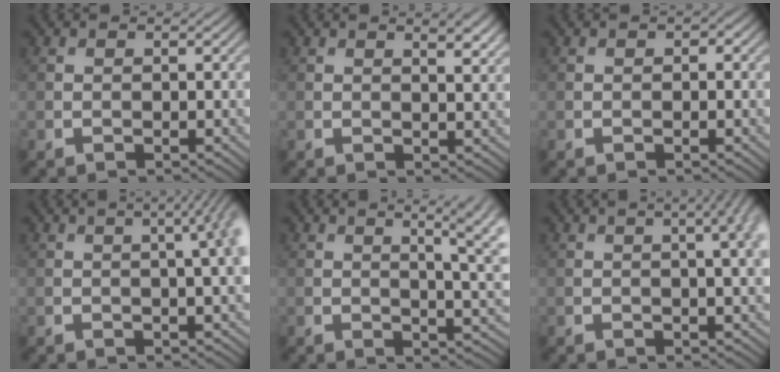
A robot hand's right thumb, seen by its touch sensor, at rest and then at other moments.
{"total": 3.0, "force": [1.7, 0.8, 2.4], "torque": [-0.037, -0.003, 0.029]}
{"total": 0.7, "force": [0.0, 0.5, 0.5], "torque": [-0.005, -0.002, -0.001]}
{"total": 7.0, "force": [1.2, 2.1, 6.6], "torque": [-0.061, 0.031, 0.000]}
{"total": 8.4, "force": [2.8, 2.7, 7.4], "torque": [-0.079, 0.022, 0.030]}
{"total": 7.3, "force": [2.2, 2.5, 6.5], "torque": [-0.060, 0.026, 0.010]}